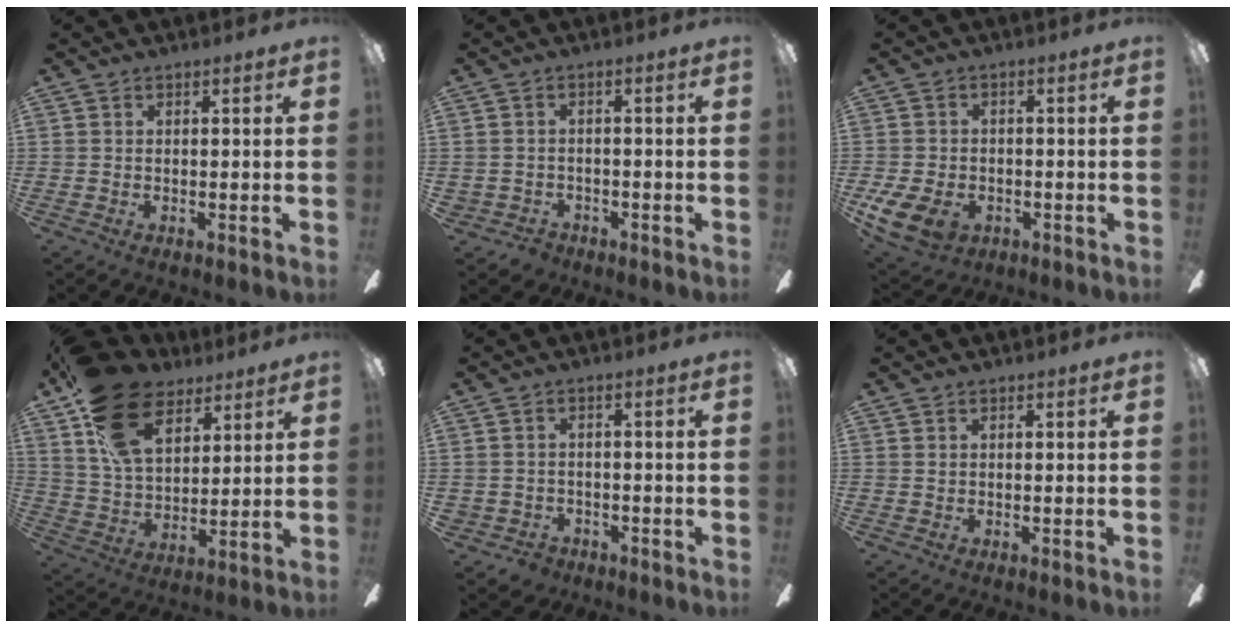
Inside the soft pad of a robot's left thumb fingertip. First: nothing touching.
{"total": 2.2, "force": [-1.2, 1.8, 0.2], "torque": [-0.006, 0.007, -0.026]}
{"total": 7.7, "force": [-3.2, 5.6, 4.2], "torque": [-0.106, 0.014, -0.057]}
{"total": 19.5, "force": [11.5, 11.3, 10.9], "torque": [-0.196, -0.043, 0.215]}
{"total": 2.5, "force": [-1.2, 2.2, 0.2], "torque": [-0.005, 0.006, -0.024]}
{"total": 0.7, "force": [0.3, 0.6, 0.1], "torque": [-0.003, 0.005, 0.005]}